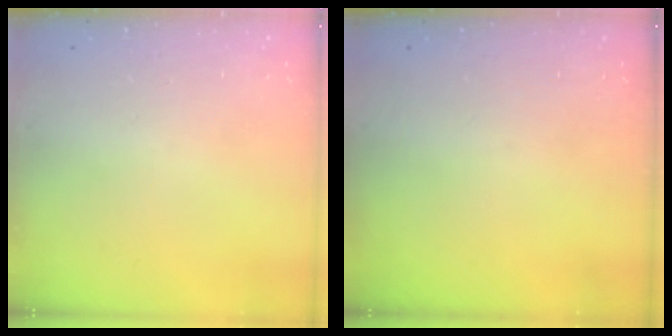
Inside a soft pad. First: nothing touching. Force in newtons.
{"total": 0.0}